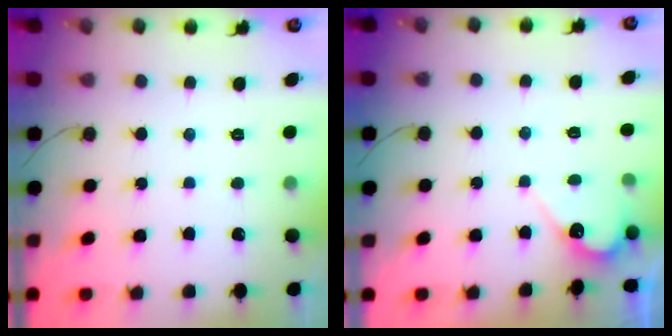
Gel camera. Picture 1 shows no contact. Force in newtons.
{"total": 5.0, "press": 5.0, "slide": 0.4}